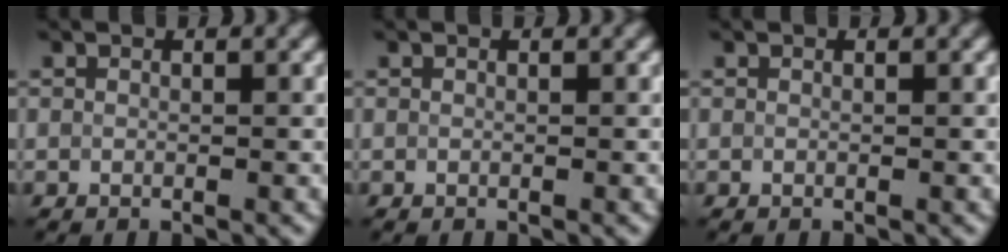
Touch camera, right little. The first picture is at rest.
{"total": 0.0}
{"total": 0.0}